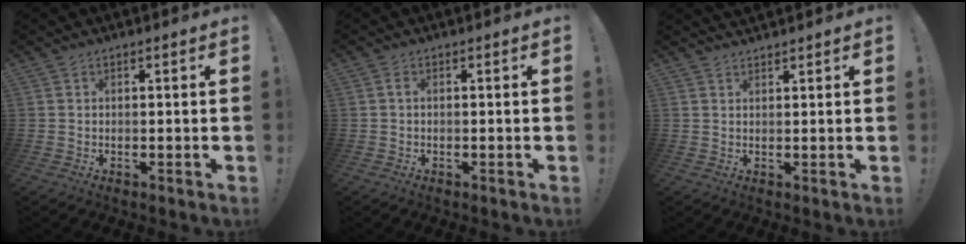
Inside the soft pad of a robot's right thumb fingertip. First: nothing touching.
{"total": 0.8, "force": [0.0, 0.3, 0.8], "torque": [-0.016, 0.003, 0.000]}
{"total": 1.8, "force": [1.8, 0.3, 0.0], "torque": [0.006, -0.012, 0.034]}